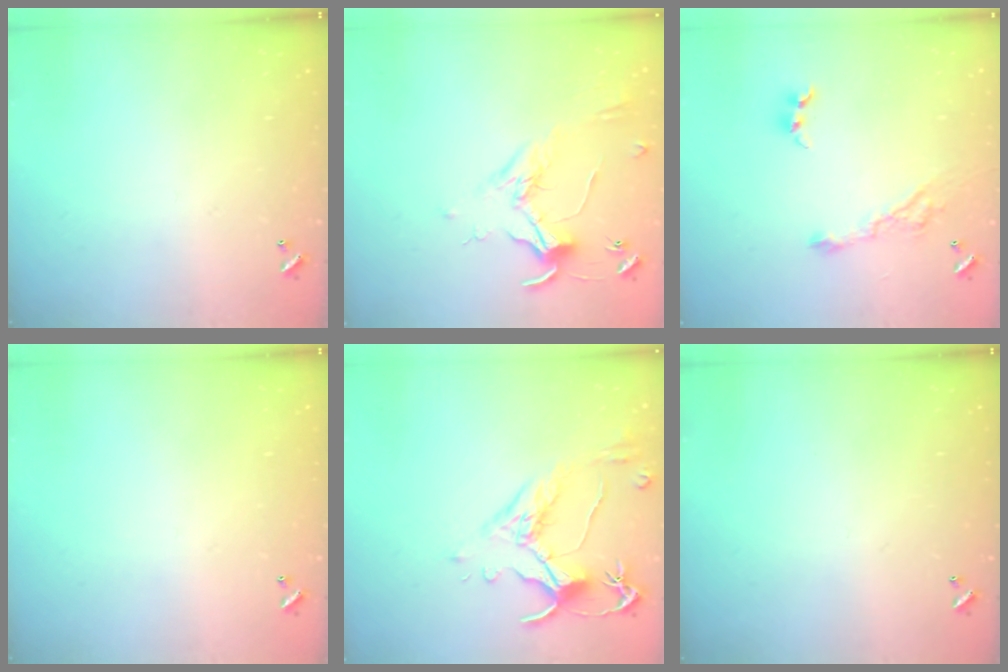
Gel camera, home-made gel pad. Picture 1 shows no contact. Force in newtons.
{"total": 1.7, "press": 1.6, "slide": 0.5}
{"total": 5.7, "press": 5.6, "slide": 0.9}
{"total": 0.0}
{"total": 2.5, "press": 2.1, "slide": 1.3}
{"total": 0.0}